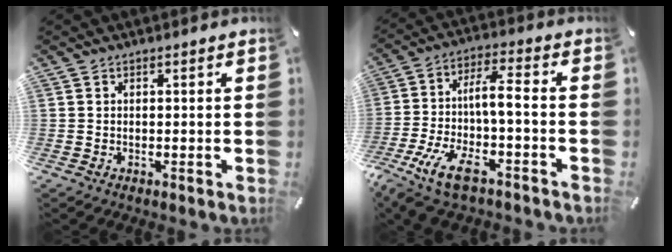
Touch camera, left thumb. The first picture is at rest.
{"total": 11.8, "force": [-3.4, 3.4, 10.7], "torque": [-0.225, -0.003, -0.064]}